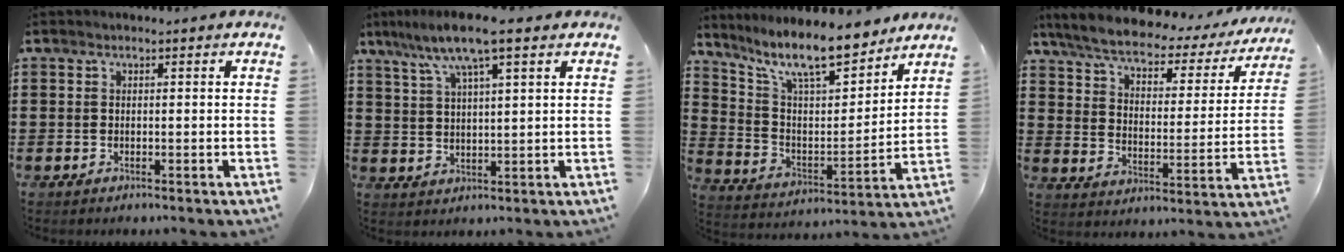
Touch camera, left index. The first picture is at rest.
{"total": 8.1, "force": [5.3, 0.8, 6.1], "torque": [-0.130, -0.009, 0.091]}
{"total": 11.7, "force": [9.8, 2.3, 5.9], "torque": [-0.142, -0.049, 0.172]}
{"total": 6.1, "force": [5.1, 1.3, 3.0], "torque": [-0.083, -0.030, 0.083]}